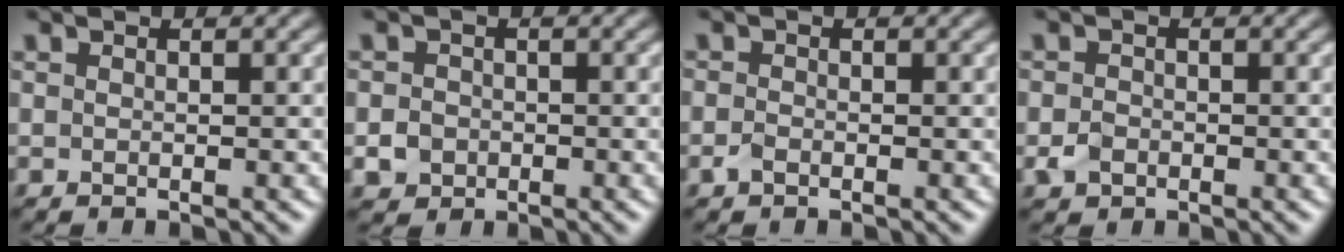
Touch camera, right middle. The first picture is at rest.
{"total": 1.8, "force": [-0.5, 1.6, 0.6], "torque": [-0.003, -0.001, -0.012]}
{"total": 0.9, "force": [-0.5, 0.5, 0.5], "torque": [-0.011, -0.001, -0.011]}
{"total": 1.5, "force": [-0.6, 1.2, 0.7], "torque": [-0.010, -0.002, -0.015]}